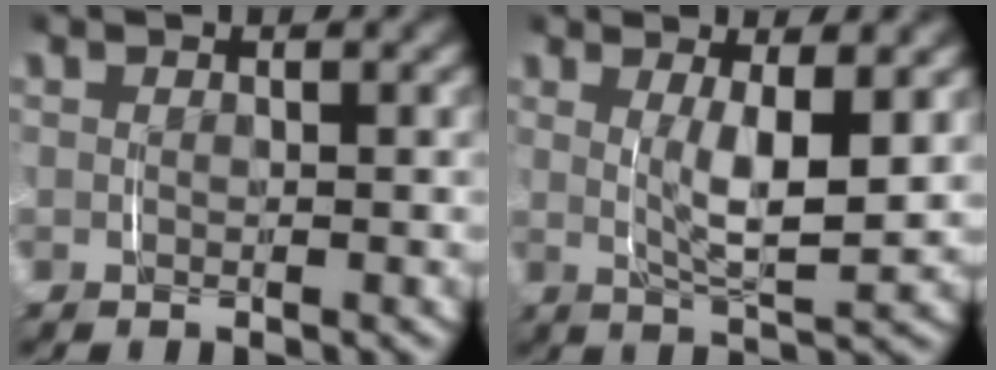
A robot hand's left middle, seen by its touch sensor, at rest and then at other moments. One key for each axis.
{"total": 4.5, "fx": 0.9, "fy": 1.1, "fz": 4.3, "tx": -0.072, "ty": -0.013, "tz": 0.019}